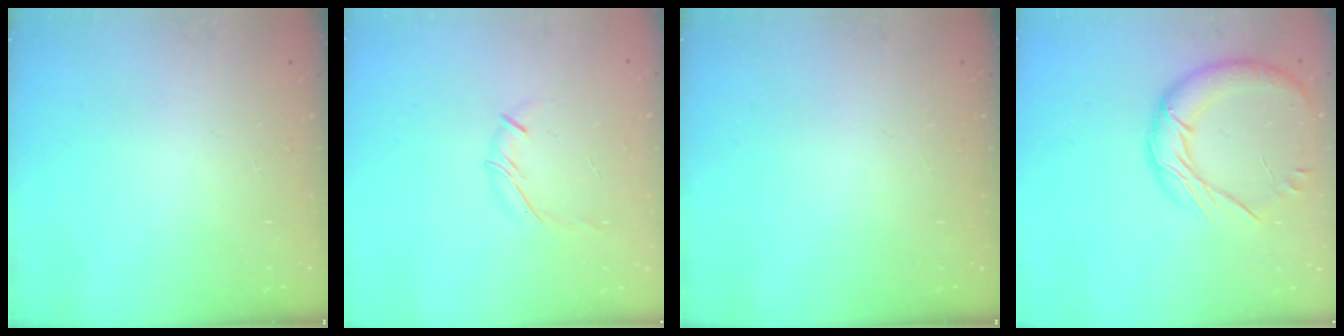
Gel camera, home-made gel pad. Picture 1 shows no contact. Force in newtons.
{"total": 5.8, "press": 5.7, "slide": 1.2}
{"total": 0.0}
{"total": 15.4, "press": 15.3, "slide": 1.5}